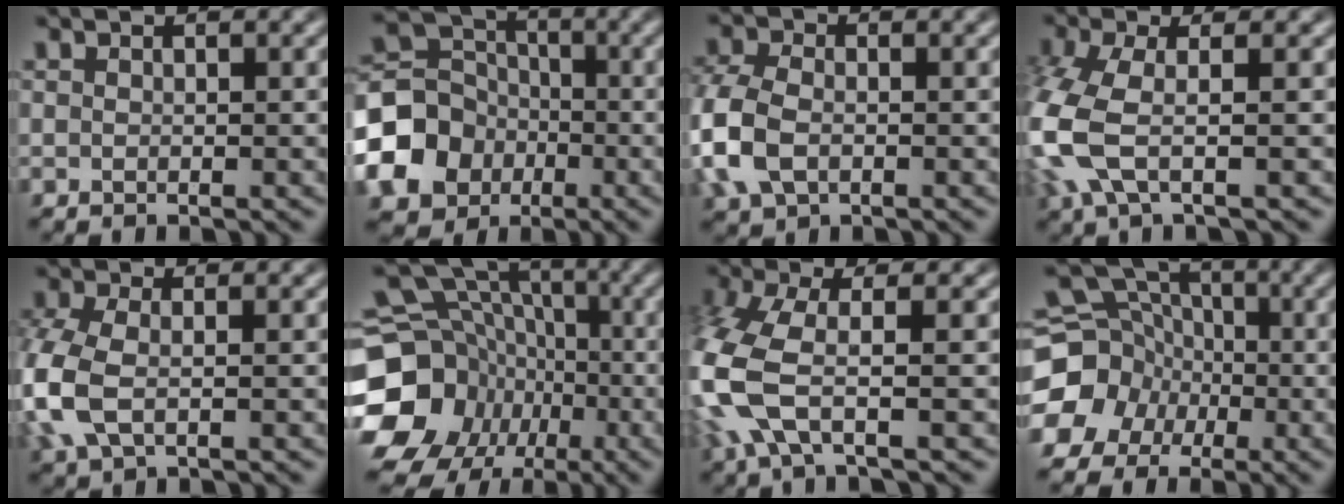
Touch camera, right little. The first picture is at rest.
{"total": 12.1, "force": [-3.1, 10.4, 5.4], "torque": [-0.112, -0.051, -0.045]}
{"total": 4.7, "force": [-0.9, 3.6, 2.9], "torque": [-0.106, -0.025, 0.000]}
{"total": 5.9, "force": [-0.8, 3.7, 4.5], "torque": [-0.143, -0.026, -0.002]}
{"total": 5.1, "force": [-0.7, 3.6, 3.5], "torque": [-0.121, -0.025, 0.002]}
{"total": 17.8, "force": [-3.4, 15.4, 8.3], "torque": [-0.160, -0.058, -0.053]}
{"total": 6.7, "force": [-0.8, 4.1, 5.3], "torque": [-0.166, -0.024, -0.007]}
{"total": 14.4, "force": [-1.7, 13.3, 5.3], "torque": [-0.124, -0.049, -0.035]}